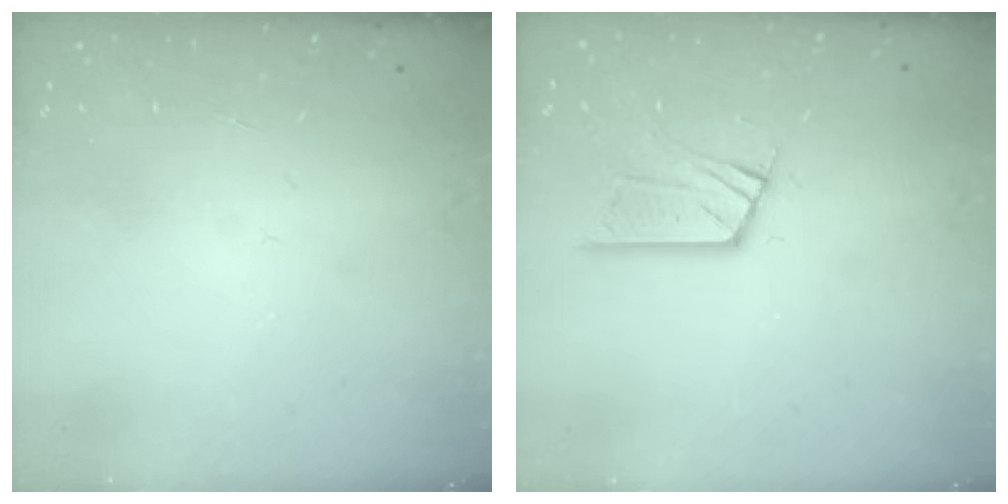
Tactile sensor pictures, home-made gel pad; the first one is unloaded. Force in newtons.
{"total": 10.5, "press": 10.4, "slide": 1.1}